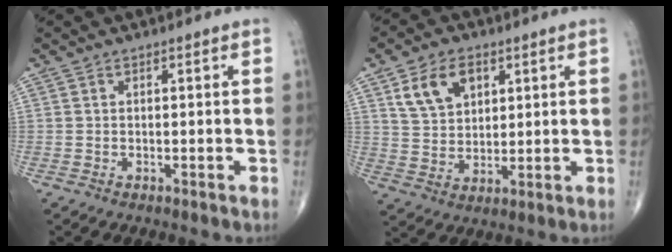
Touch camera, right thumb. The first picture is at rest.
{"total": 9.4, "force": [4.2, 6.2, 5.6], "torque": [-0.081, -0.014, 0.083]}